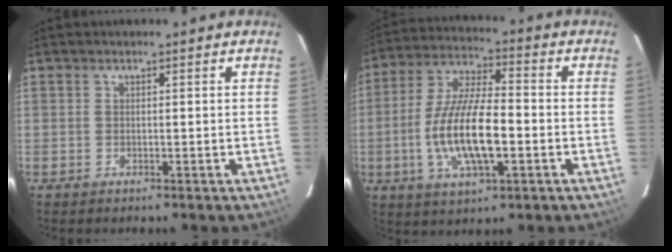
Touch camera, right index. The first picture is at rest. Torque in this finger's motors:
{"motor_torque": [1.06, -0.36, 1.01, 0.21]}